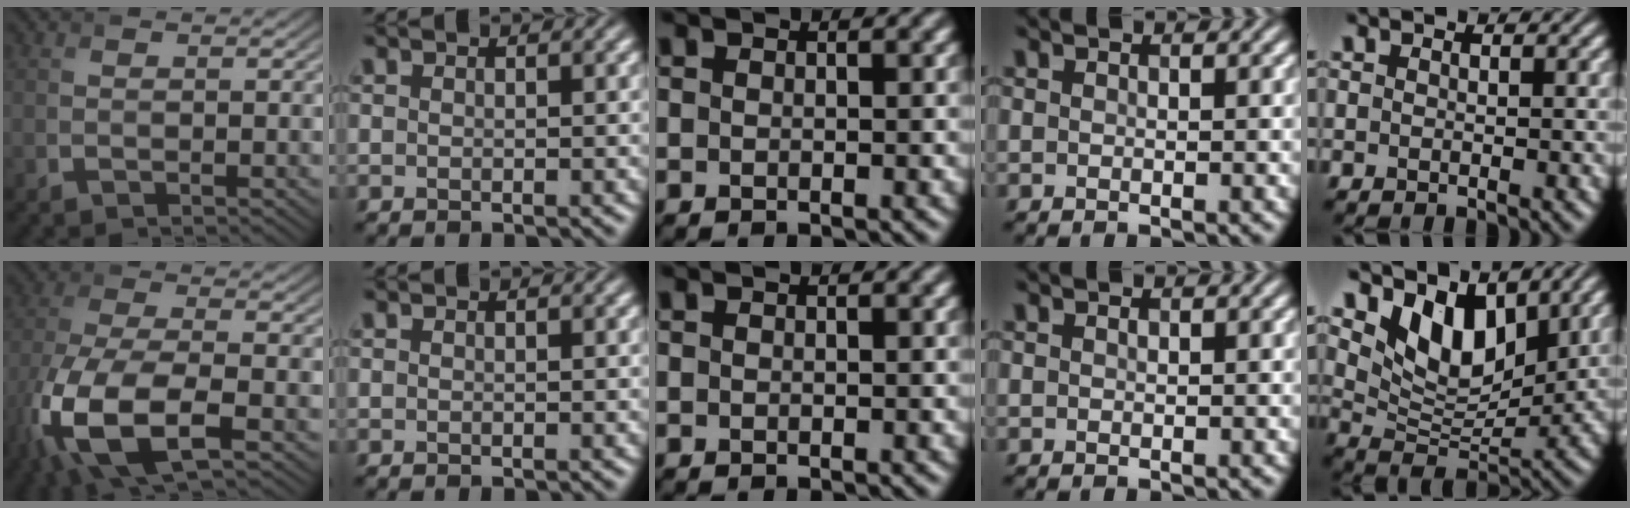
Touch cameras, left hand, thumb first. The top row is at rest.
{"thumb": {"total": 13.7, "force": [-6.4, 5.4, 10.8], "torque": [-0.260, -0.033, -0.130]}, "little": {"total": 6.9, "force": [4.1, 3.7, 4.1], "torque": [-0.079, -0.014, 0.071]}}